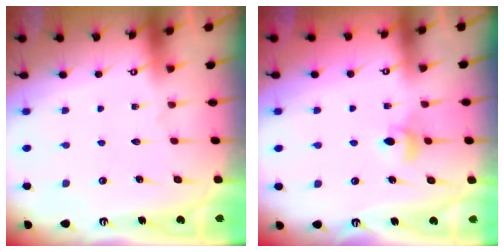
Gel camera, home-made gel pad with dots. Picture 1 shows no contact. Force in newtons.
{"total": 4.8, "press": 4.7, "slide": 0.9}